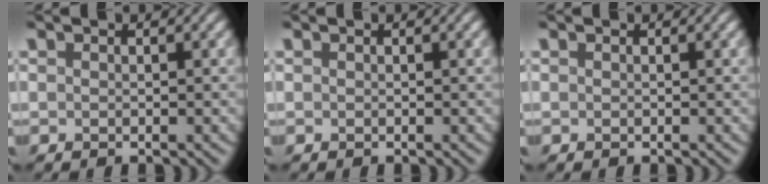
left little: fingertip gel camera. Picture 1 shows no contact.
{"total": 0.0}
{"total": 0.0}